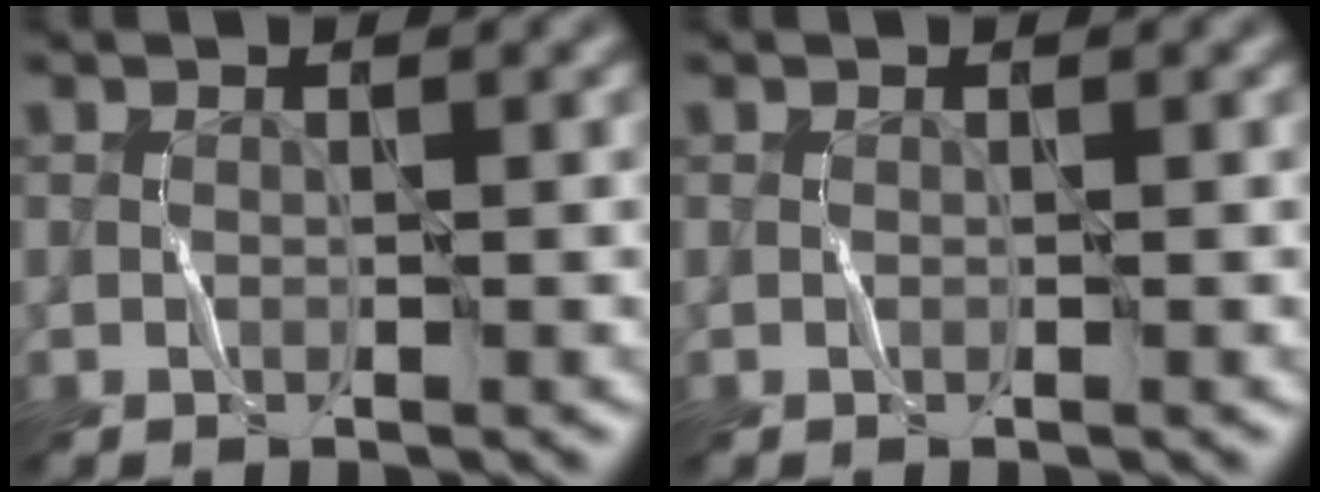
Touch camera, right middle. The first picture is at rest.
{"total": 0.0}